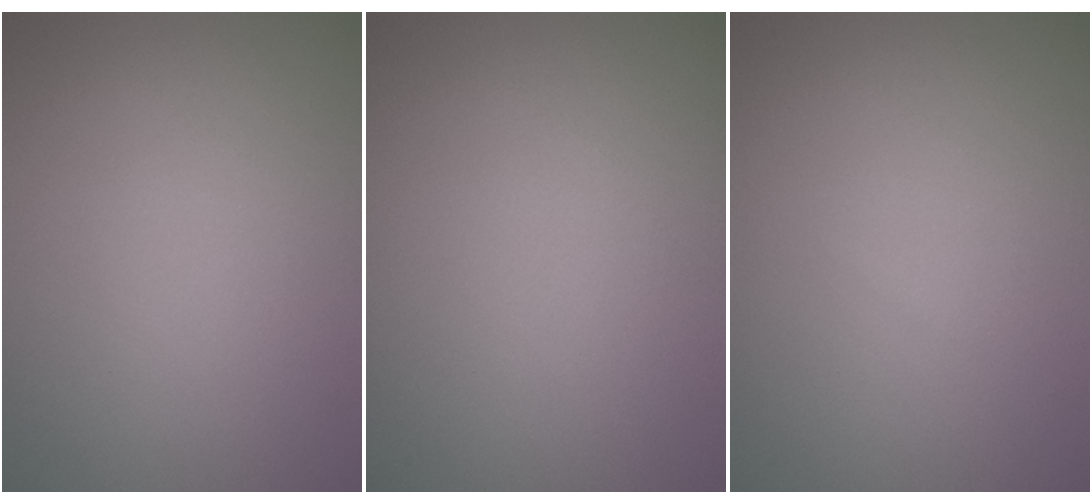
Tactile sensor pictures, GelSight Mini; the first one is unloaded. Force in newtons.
{"total": 0.0}
{"total": 0.0}